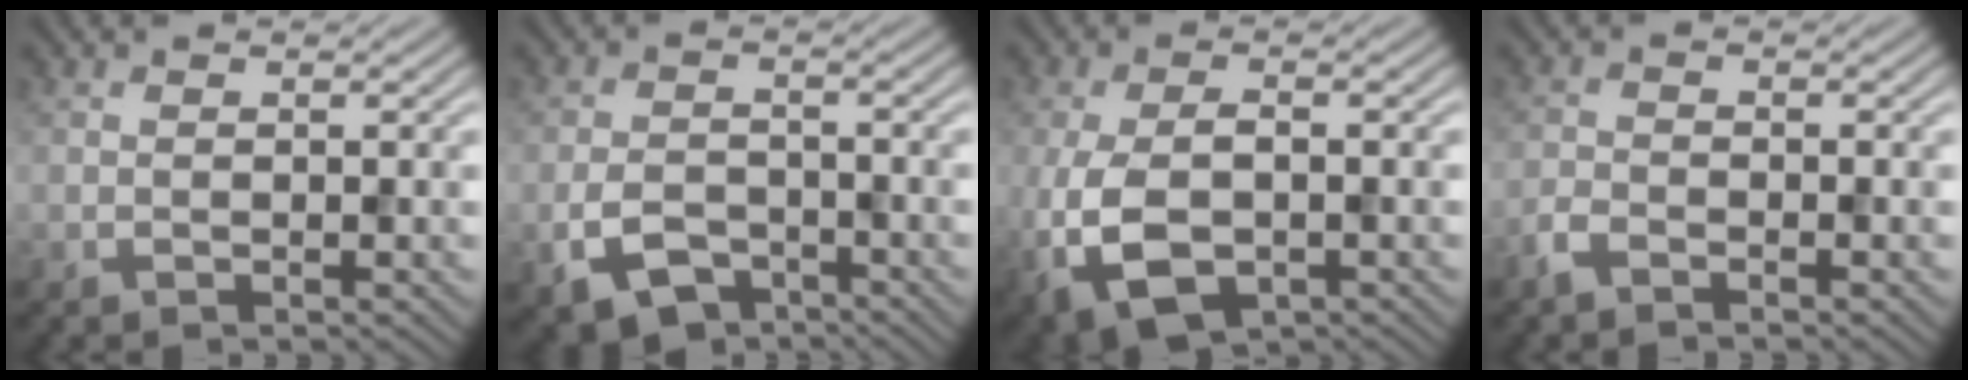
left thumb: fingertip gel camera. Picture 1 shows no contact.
{"total": 5.1, "force": [-3.1, 3.0, 2.7], "torque": [-0.059, -0.006, -0.063]}
{"total": 7.8, "force": [-2.8, 4.4, 5.8], "torque": [-0.140, -0.018, -0.055]}
{"total": 2.1, "force": [-1.7, 0.6, 1.0], "torque": [-0.028, -0.003, -0.043]}